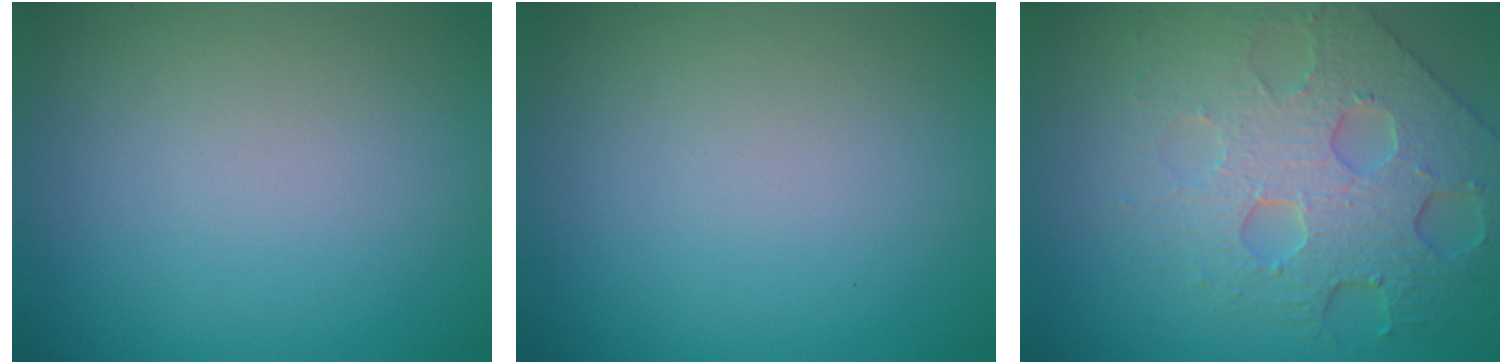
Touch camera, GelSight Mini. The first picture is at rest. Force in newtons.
{"total": 0.0}
{"total": 7.9, "press": 5.6, "slide": 5.6}